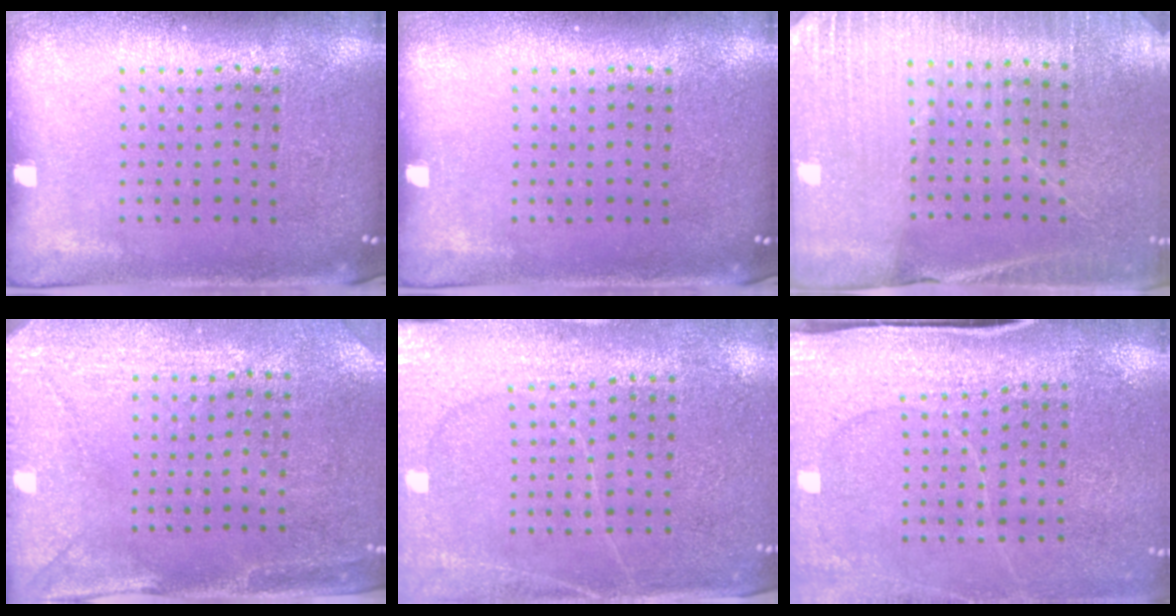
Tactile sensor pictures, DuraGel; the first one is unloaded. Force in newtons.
{"total": 0.0}
{"total": 2.9, "press": 2.9, "slide": 0.2}
{"total": 3.0, "press": 2.7, "slide": 1.3}
{"total": 2.8, "press": 2.7, "slide": 0.7}
{"total": 2.9, "press": 2.9, "slide": 0.4}